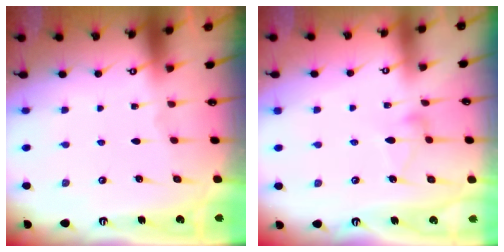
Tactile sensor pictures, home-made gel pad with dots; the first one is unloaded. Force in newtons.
{"total": 6.0, "press": 6.0, "slide": 0.3}